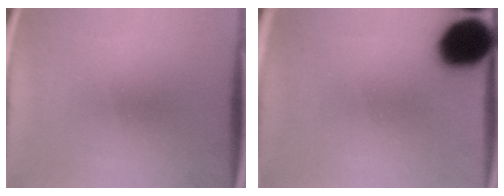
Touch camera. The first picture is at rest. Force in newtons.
{"total": 16.4}